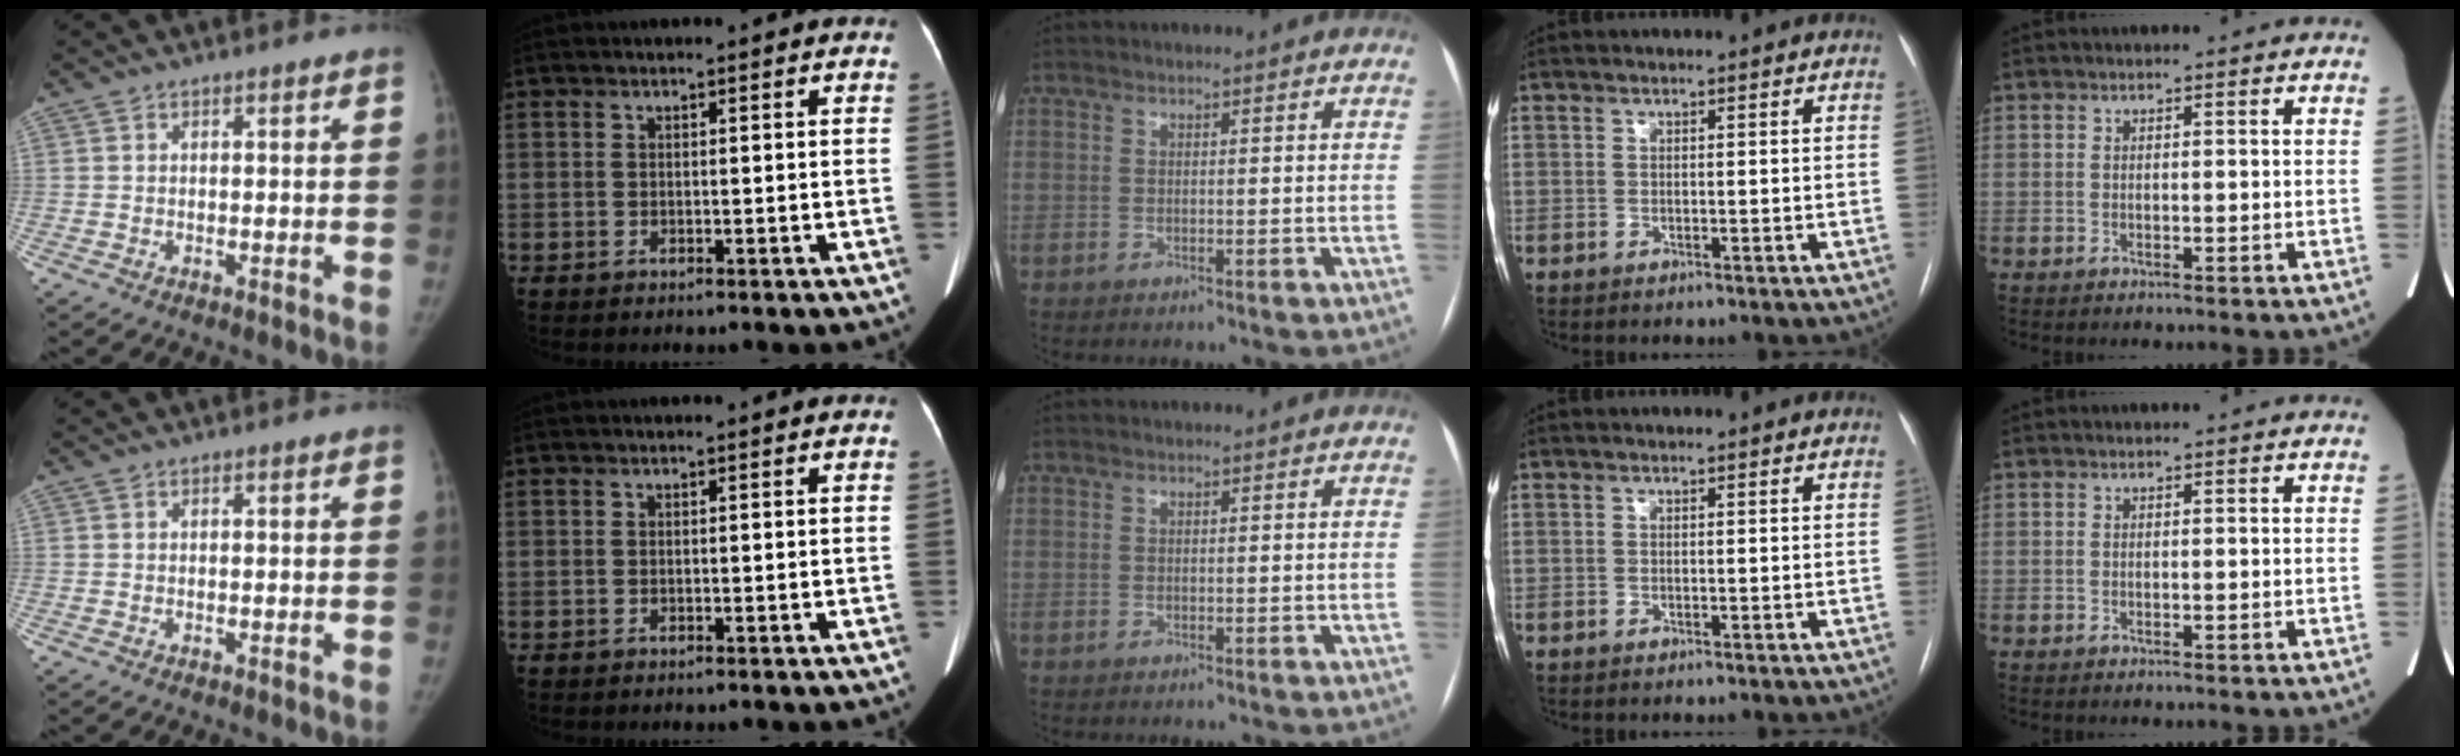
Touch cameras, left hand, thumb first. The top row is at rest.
{}